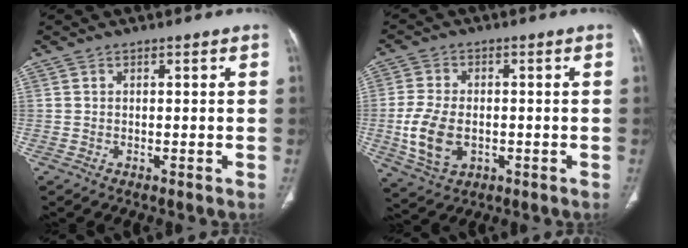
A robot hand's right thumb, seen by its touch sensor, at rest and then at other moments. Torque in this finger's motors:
{"motor_torque": [-0.51, 0.34, 0.43, 0.70, 0.19]}